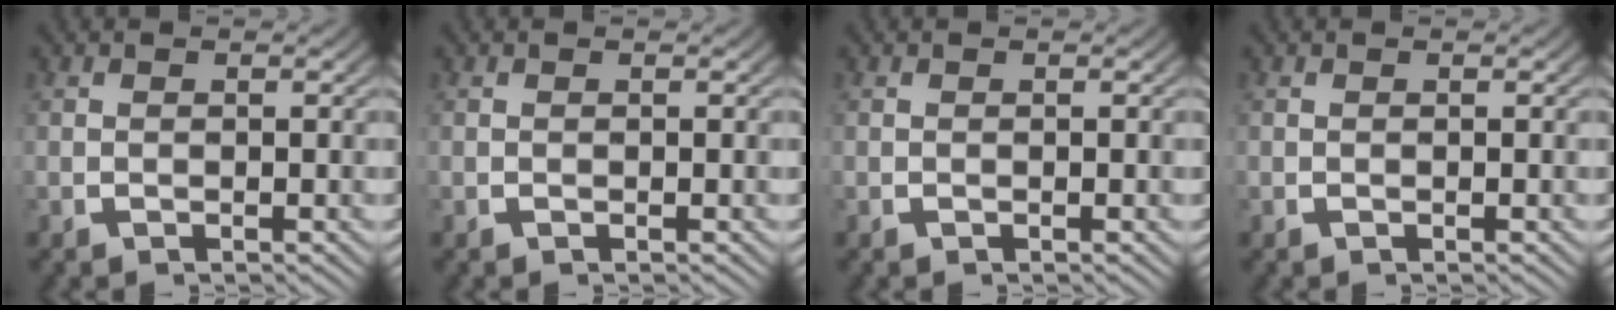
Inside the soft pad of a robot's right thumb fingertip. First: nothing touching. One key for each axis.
{"total": 0.0}
{"total": 0.0}
{"total": 0.0}